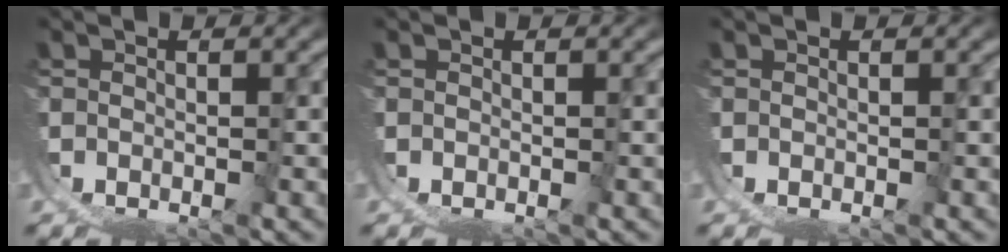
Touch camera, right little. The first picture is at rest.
{"total": 0.0}
{"total": 0.0}